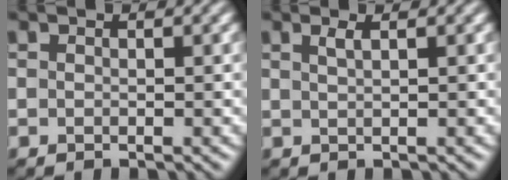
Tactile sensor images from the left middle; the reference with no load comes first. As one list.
[{"total": 1.2, "force": [0.7, 0.4, 1.0], "torque": [-0.012, 0.003, 0.010]}]